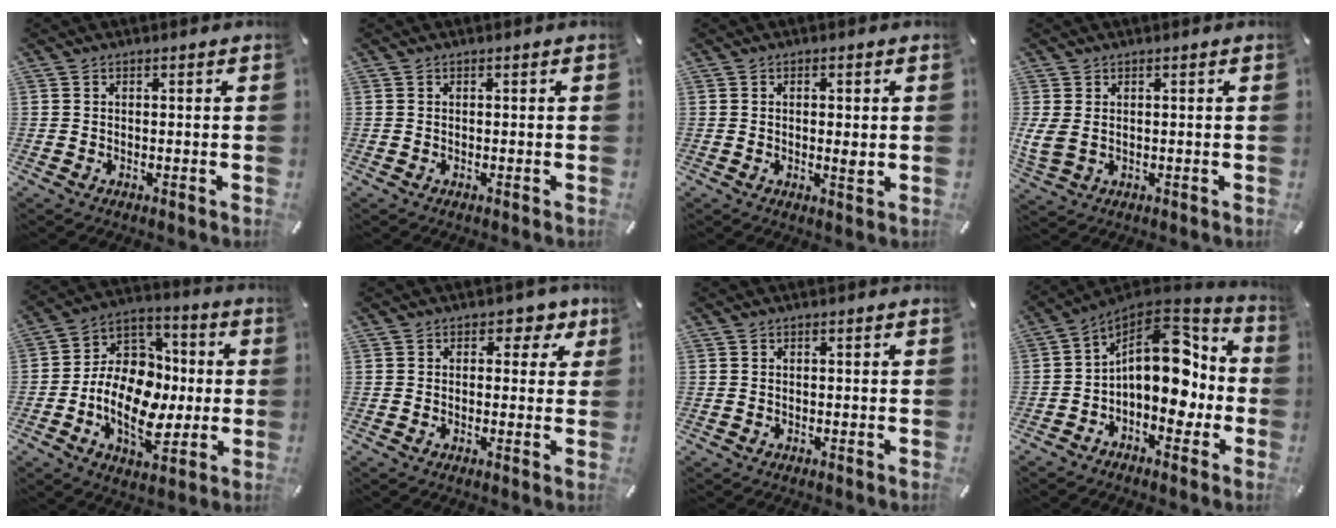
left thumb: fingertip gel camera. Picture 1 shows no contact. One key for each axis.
{"total": 0.0}
{"total": 2.8, "fx": 0.1, "fy": 0.9, "fz": 2.6, "tx": -0.033, "ty": -0.007, "tz": -0.002}
{"total": 3.9, "fx": 0.9, "fy": 2.5, "fz": 2.8, "tx": -0.067, "ty": -0.001, "tz": 0.016}
{"total": 17.2, "fx": -2.9, "fy": 12.8, "fz": 11.2, "tx": -0.209, "ty": 0.009, "tz": -0.050}
{"total": 4.0, "fx": 1.4, "fy": 2.9, "fz": 2.3, "tx": -0.011, "ty": -0.005, "tz": 0.016}
{"total": 0.0}
{"total": 17.0, "fx": 0.6, "fy": 10.6, "fz": 13.3, "tx": -0.190, "ty": -0.009, "tz": 0.008}